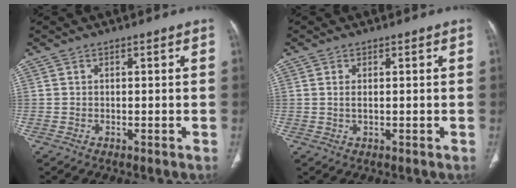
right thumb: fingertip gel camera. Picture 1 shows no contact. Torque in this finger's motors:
{"motor_torque": [-0.62, 0.58, 0.02, 0.29, 0.05]}